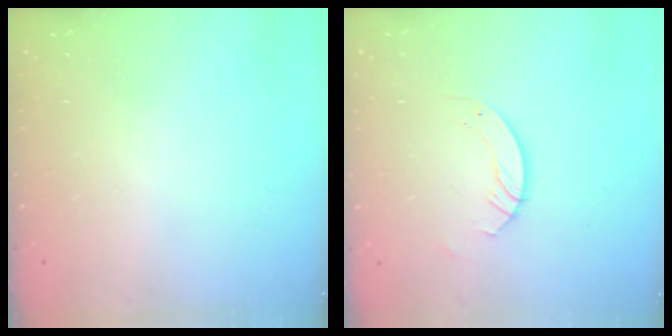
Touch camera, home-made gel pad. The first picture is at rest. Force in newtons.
{"total": 3.5, "press": 3.5, "slide": 0.3}